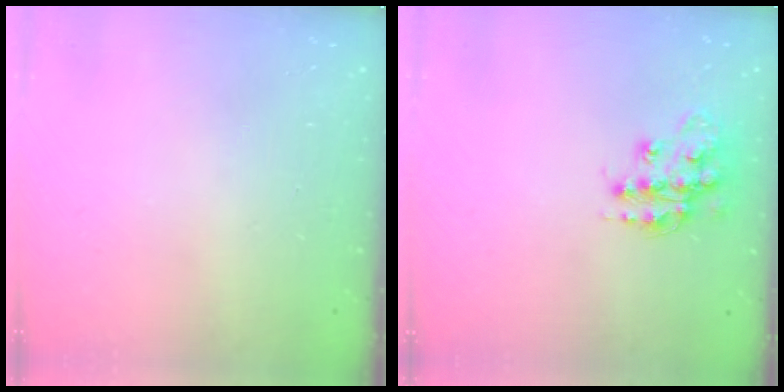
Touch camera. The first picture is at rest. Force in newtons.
{"total": 14.9, "press": 14.9, "slide": 0.9}